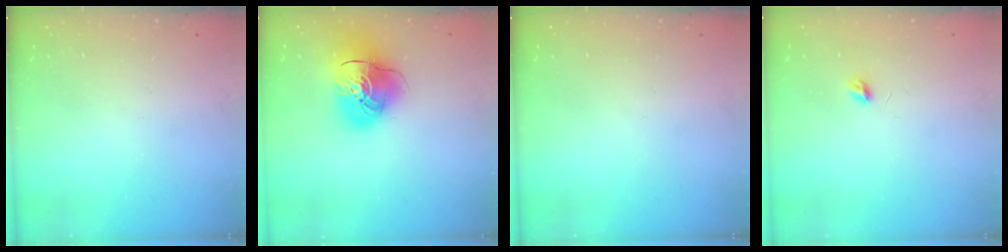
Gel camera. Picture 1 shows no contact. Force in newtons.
{"total": 15.4, "press": 15.2, "slide": 2.3}
{"total": 0.0}
{"total": 3.7, "press": 3.7, "slide": 0.3}